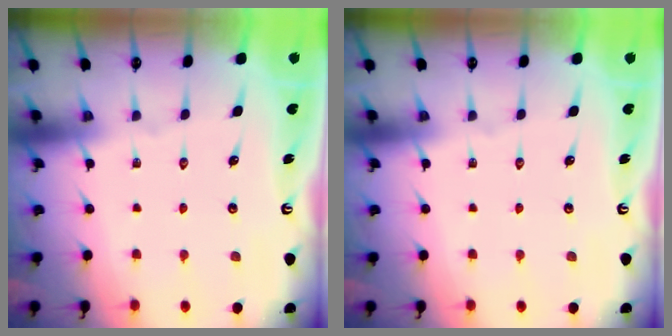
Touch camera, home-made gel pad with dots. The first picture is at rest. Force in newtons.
{"total": 0.0}